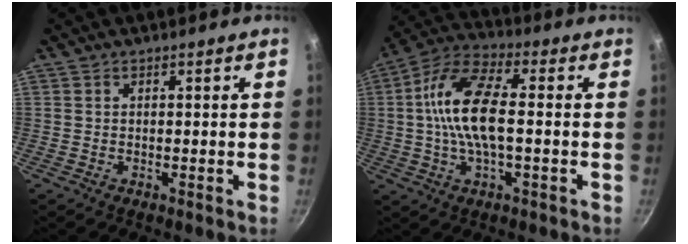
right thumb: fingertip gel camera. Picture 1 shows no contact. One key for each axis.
{"total": 13.8, "fx": 0.1, "fy": 5.7, "fz": 12.5, "tx": -0.241, "ty": 0.030, "tz": -0.014}